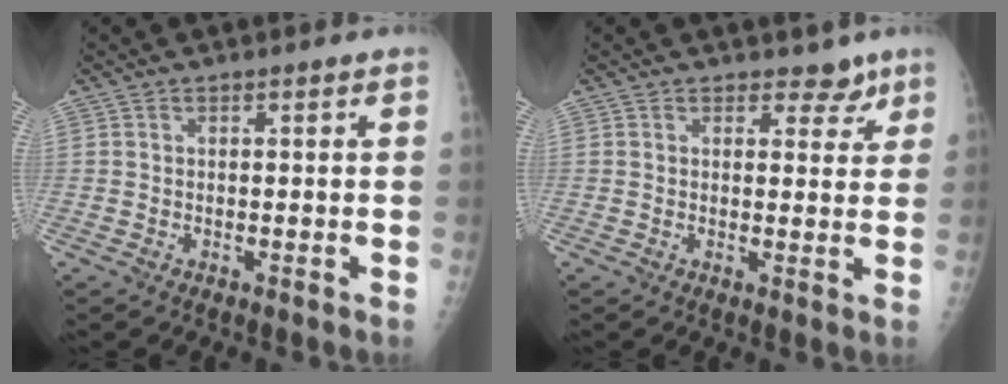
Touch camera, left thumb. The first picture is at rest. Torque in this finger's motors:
{"motor_torque": [0.04, -0.16, 0.32, 0.06, -0.08]}